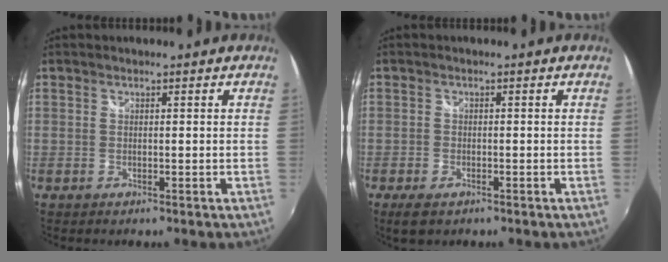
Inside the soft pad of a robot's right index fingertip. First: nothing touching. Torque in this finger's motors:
{"motor_torque": [0.25, -0.24, 0.14, 0.01]}